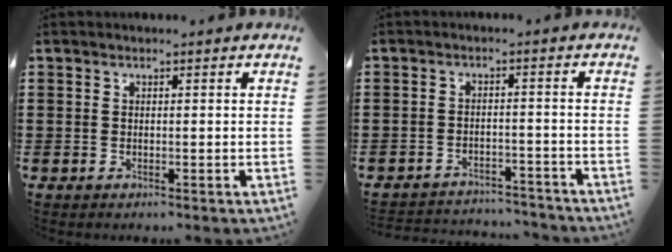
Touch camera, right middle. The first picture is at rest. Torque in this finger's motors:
{"motor_torque": [0.12, -0.08, -0.03, 0.02]}